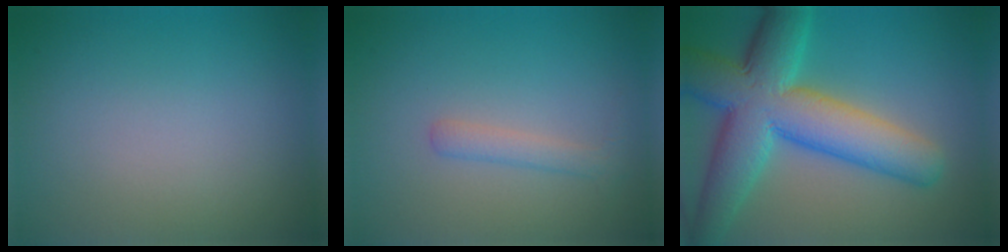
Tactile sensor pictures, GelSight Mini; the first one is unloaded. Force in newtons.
{"total": 1.6, "press": 1.6, "slide": 0.0}
{"total": 10.8, "press": 10.8, "slide": 0.6}